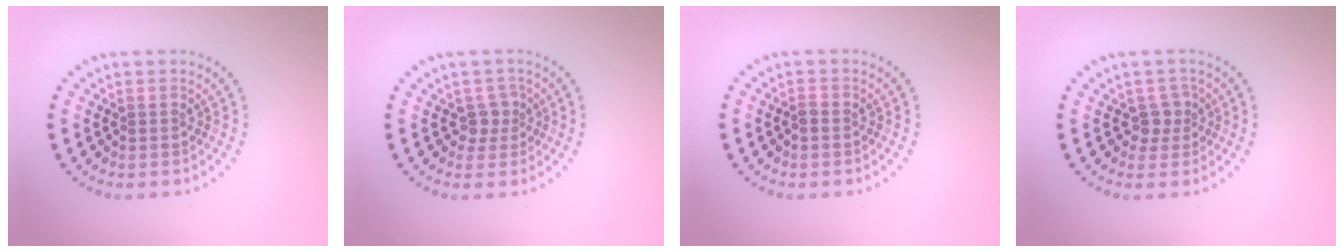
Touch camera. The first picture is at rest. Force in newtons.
{"total": 1.8, "press": 1.4, "slide": 1.2}
{"total": 0.8, "press": 0.8, "slide": 0.1}
{"total": 1.8, "press": 1.4, "slide": 1.2}